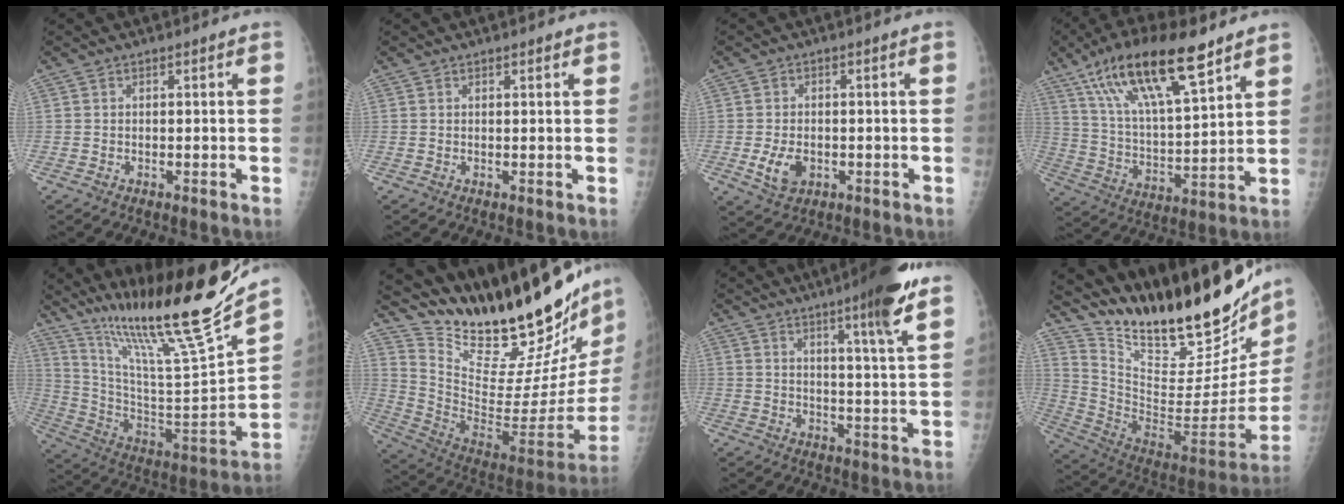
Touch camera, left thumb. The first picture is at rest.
{"total": 0.7, "force": [0.6, 0.2, 0.4], "torque": [-0.004, -0.003, 0.008]}
{"total": 5.2, "force": [-1.3, 3.6, 3.5], "torque": [-0.059, -0.001, -0.017]}
{"total": 20.6, "force": [12.7, 5.9, 15.1], "torque": [-0.260, -0.037, 0.236]}
{"total": 26.7, "force": [21.6, 0.9, 15.7], "torque": [-0.241, -0.123, 0.364]}
{"total": 35.5, "force": [30.1, 7.6, 17.2], "torque": [-0.252, -0.195, 0.440]}
{"total": 12.5, "force": [7.9, 0.3, 9.7], "torque": [-0.136, -0.041, 0.109]}
{"total": 35.6, "force": [27.6, 11.2, 19.5], "torque": [-0.293, -0.136, 0.417]}